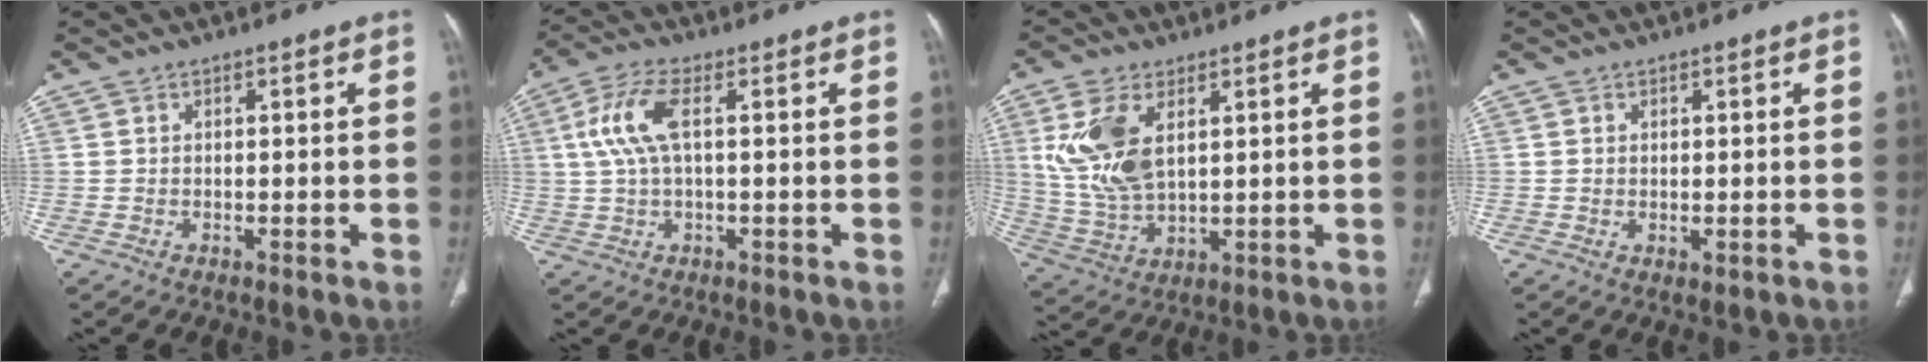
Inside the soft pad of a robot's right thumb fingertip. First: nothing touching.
{"total": 7.4, "force": [1.4, 2.6, 6.8], "torque": [-0.171, 0.018, 0.029]}
{"total": 12.0, "force": [3.8, 6.3, 9.4], "torque": [-0.200, -0.012, 0.086]}
{"total": 0.9, "force": [-0.1, 0.5, 0.7], "torque": [-0.014, -0.005, 0.004]}